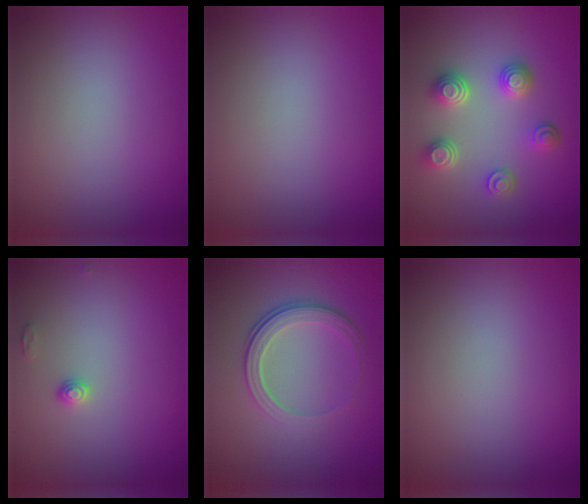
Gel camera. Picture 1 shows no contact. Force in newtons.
{"total": 0.0}
{"total": 3.8, "press": 3.3, "slide": 2.0}
{"total": 1.0, "press": 1.0, "slide": 0.1}
{"total": 3.8, "press": 2.7, "slide": 2.6}
{"total": 0.0}